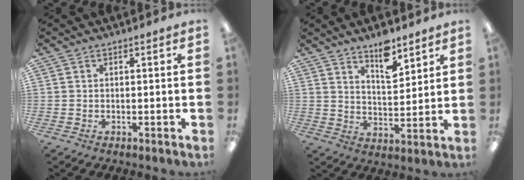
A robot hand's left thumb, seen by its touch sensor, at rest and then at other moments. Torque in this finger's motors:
{"motor_torque": [-0.32, 0.18, -0.73, 0.04, 0.05]}